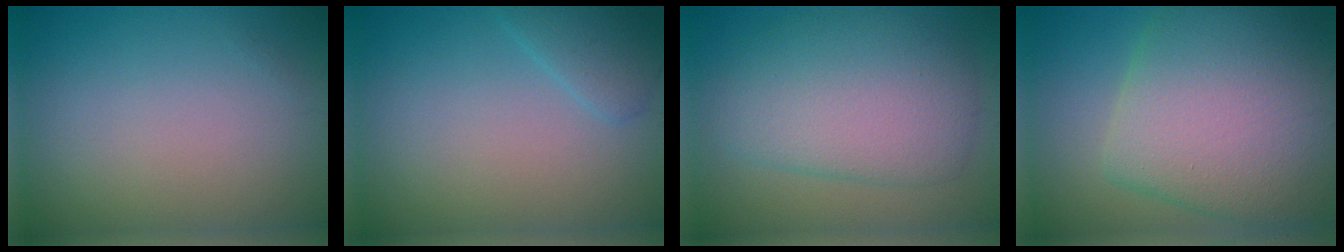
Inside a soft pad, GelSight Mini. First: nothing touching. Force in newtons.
{"total": 1.8, "press": 1.8, "slide": 0.1}
{"total": 7.1, "press": 7.1, "slide": 0.3}
{"total": 10.9, "press": 10.9, "slide": 0.4}